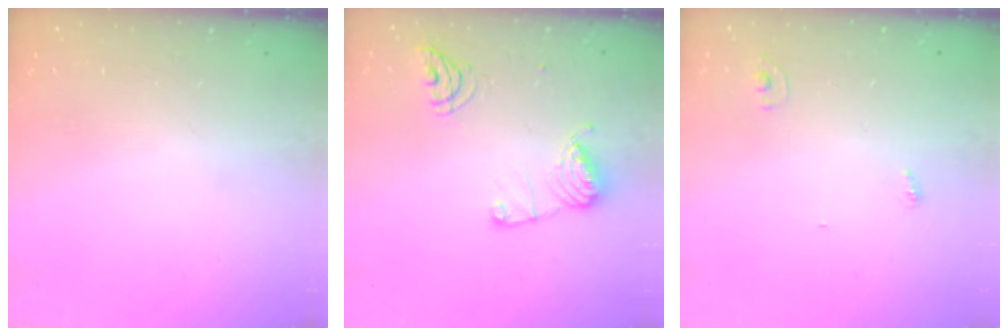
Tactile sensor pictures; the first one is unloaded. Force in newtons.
{"total": 11.3, "press": 11.2, "slide": 0.9}
{"total": 2.8, "press": 2.8, "slide": 0.1}